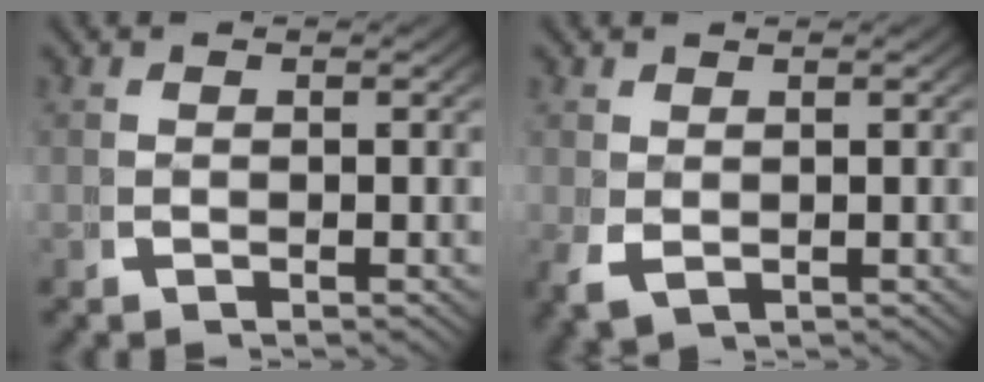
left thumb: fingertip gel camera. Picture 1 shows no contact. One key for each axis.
{"total": 1.5, "fx": -0.1, "fy": 1.0, "fz": 1.2, "tx": -0.023, "ty": -0.007, "tz": 0.010}